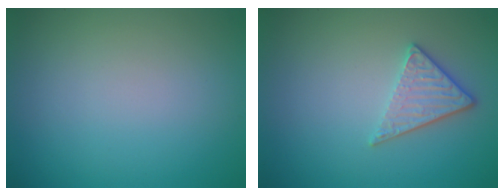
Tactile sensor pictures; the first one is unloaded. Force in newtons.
{"total": 2.8, "press": 2.4, "slide": 1.3}